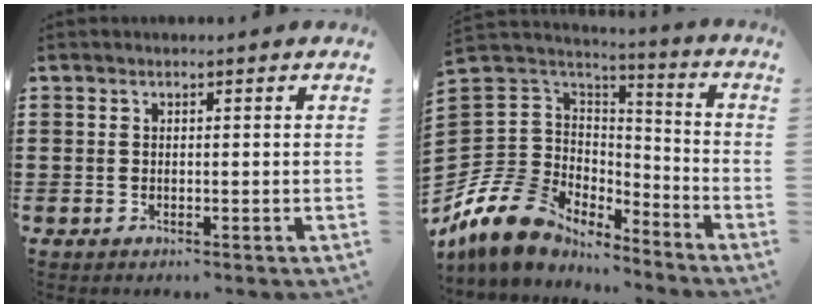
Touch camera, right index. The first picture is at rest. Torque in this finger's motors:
{"motor_torque": [-0.55, 1.59, -1.06, -0.21]}